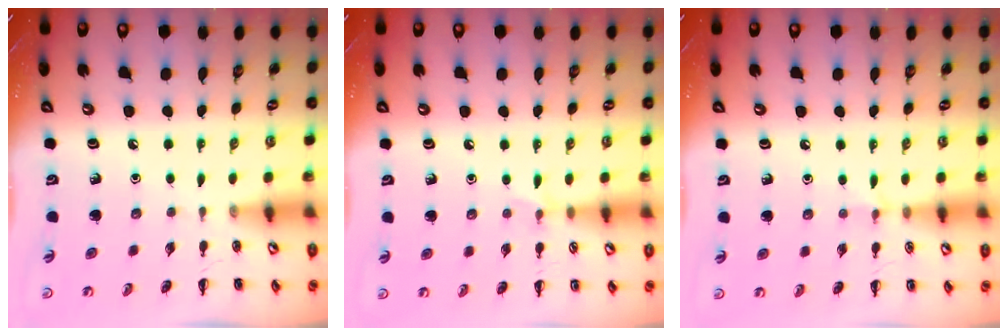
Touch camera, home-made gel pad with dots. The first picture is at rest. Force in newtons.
{"total": 5.8, "press": 5.4, "slide": 2.0}
{"total": 4.7, "press": 4.4, "slide": 1.6}